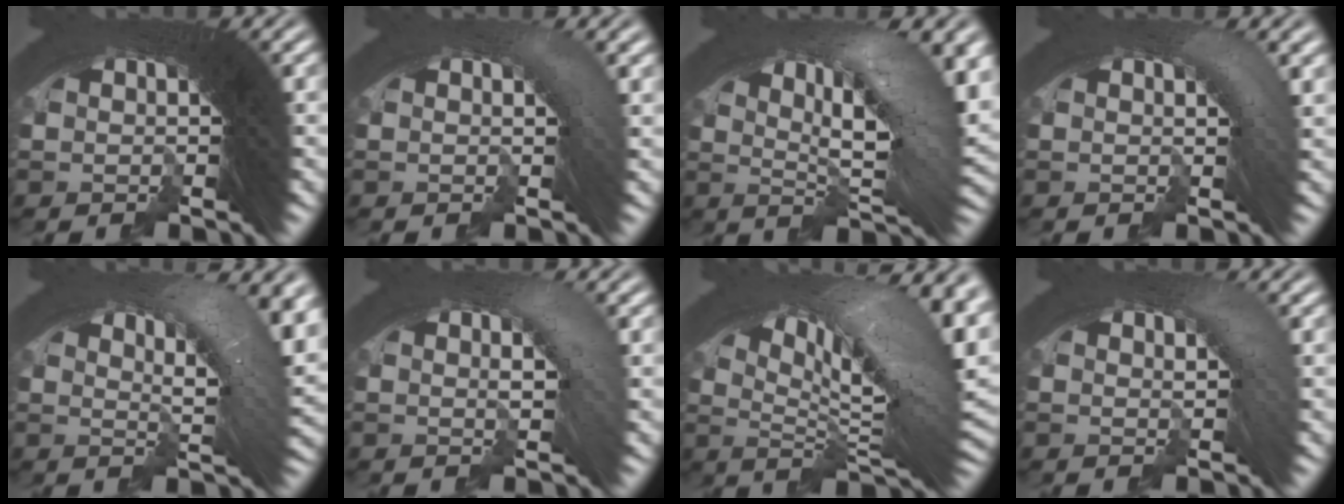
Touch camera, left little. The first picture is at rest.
{"total": 1.7, "force": [0.2, 0.4, 1.6], "torque": [-0.020, 0.005, -0.002]}
{"total": 10.6, "force": [1.2, 4.2, 9.7], "torque": [-0.130, 0.009, 0.008]}
{"total": 2.3, "force": [0.4, 0.5, 2.2], "torque": [-0.026, 0.007, -0.001]}
{"total": 8.2, "force": [1.7, 2.9, 7.4], "torque": [-0.093, 0.015, 0.016]}
{"total": 2.7, "force": [-0.1, 0.9, 2.6], "torque": [-0.035, 0.003, -0.005]}
{"total": 13.6, "force": [1.7, 5.6, 12.3], "torque": [-0.160, 0.011, 0.015]}
{"total": 2.1, "force": [0.1, 0.7, 2.0], "torque": [-0.030, 0.000, 0.001]}